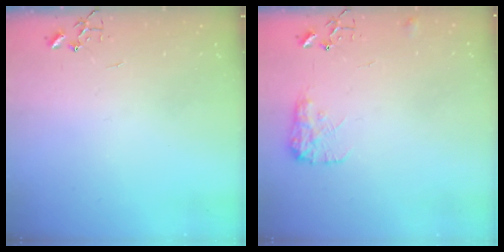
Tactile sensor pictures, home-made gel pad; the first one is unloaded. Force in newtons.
{"total": 9.5, "press": 9.5, "slide": 0.3}